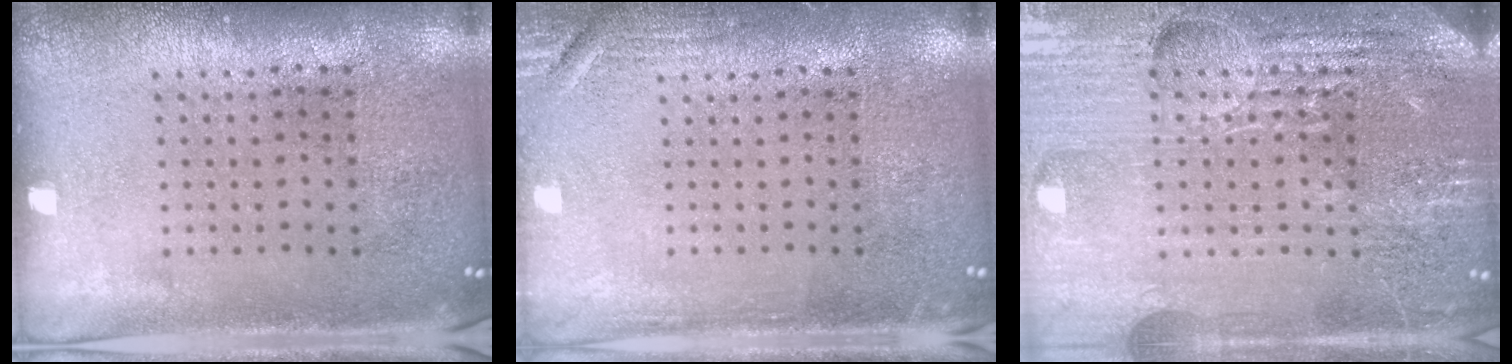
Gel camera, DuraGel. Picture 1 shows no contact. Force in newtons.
{"total": 2.1, "press": 2.0, "slide": 0.4}
{"total": 5.1, "press": 4.7, "slide": 1.9}